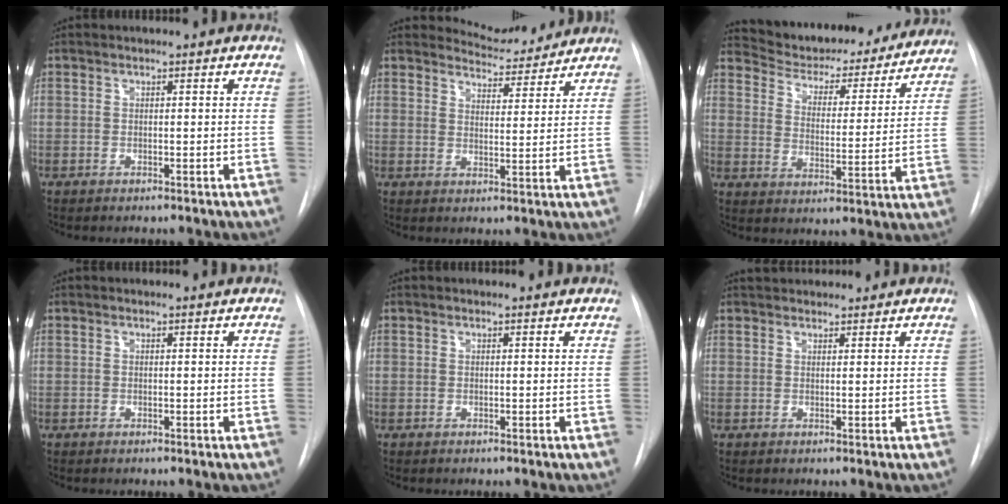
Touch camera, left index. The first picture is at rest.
{"total": 5.1, "force": [5.0, 0.8, -0.6], "torque": [0.006, -0.010, 0.068]}
{"total": 20.7, "force": [19.0, 5.1, 6.3], "torque": [-0.089, -0.021, 0.254]}
{"total": 0.0}
{"total": 1.4, "force": [1.4, 0.2, 0.1], "torque": [-0.009, 0.009, 0.008]}
{"total": 4.6, "force": [4.3, 1.2, 1.2], "torque": [-0.010, 0.031, 0.059]}